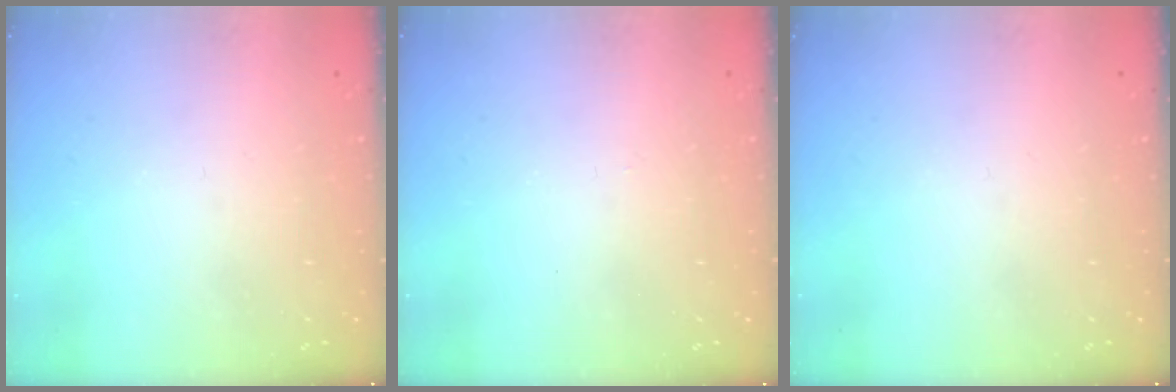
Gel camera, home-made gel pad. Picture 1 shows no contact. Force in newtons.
{"total": 2.4, "press": 2.4, "slide": 0.4}
{"total": 0.0}